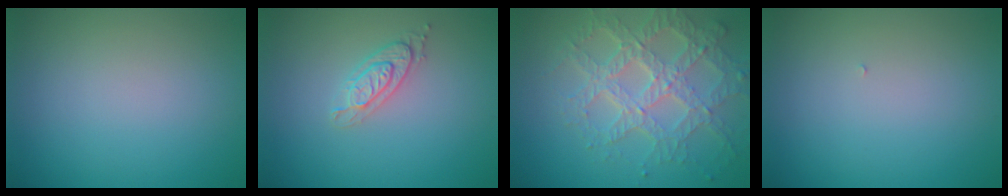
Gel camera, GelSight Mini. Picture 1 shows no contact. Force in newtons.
{"total": 2.1, "press": 2.1, "slide": 0.4}
{"total": 6.8, "press": 4.9, "slide": 4.7}
{"total": 0.0}